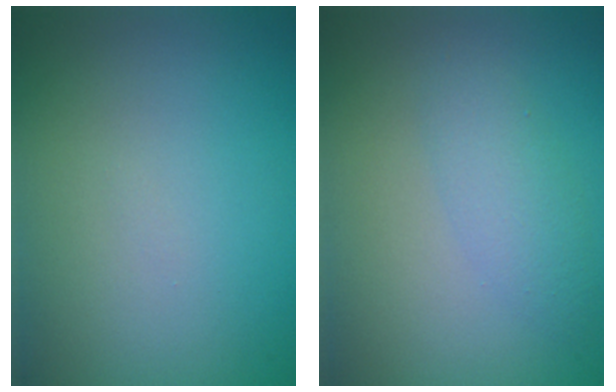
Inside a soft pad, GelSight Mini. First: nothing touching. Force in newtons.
{"total": 2.2, "press": 2.2, "slide": 0.1}